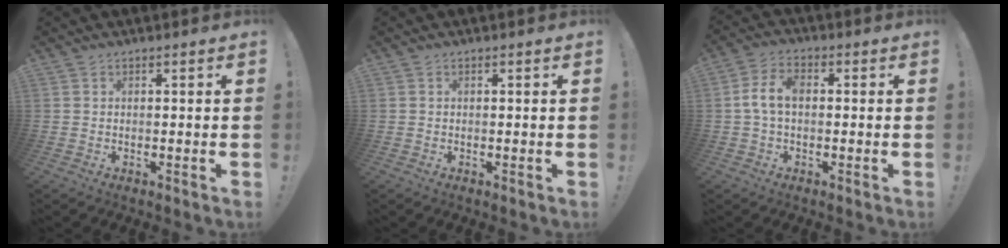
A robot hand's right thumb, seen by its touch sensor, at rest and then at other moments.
{"total": 0.0}
{"total": 7.3, "force": [0.1, 4.3, 6.0], "torque": [-0.109, 0.009, 0.002]}